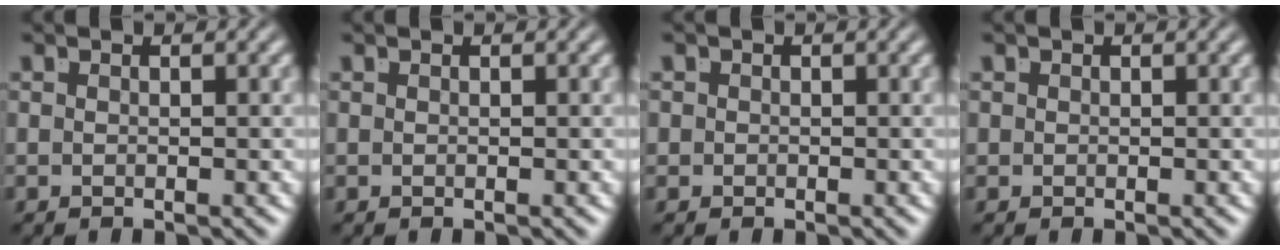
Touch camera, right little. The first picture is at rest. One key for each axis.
{"total": 0.0}
{"total": 1.4, "fx": -0.2, "fy": 1.4, "fz": 0.2, "tx": -0.008, "ty": -0.007, "tz": -0.004}
{"total": 0.7, "fx": 0.0, "fy": 0.7, "fz": 0.1, "tx": -0.003, "ty": -0.007, "tz": 0.002}